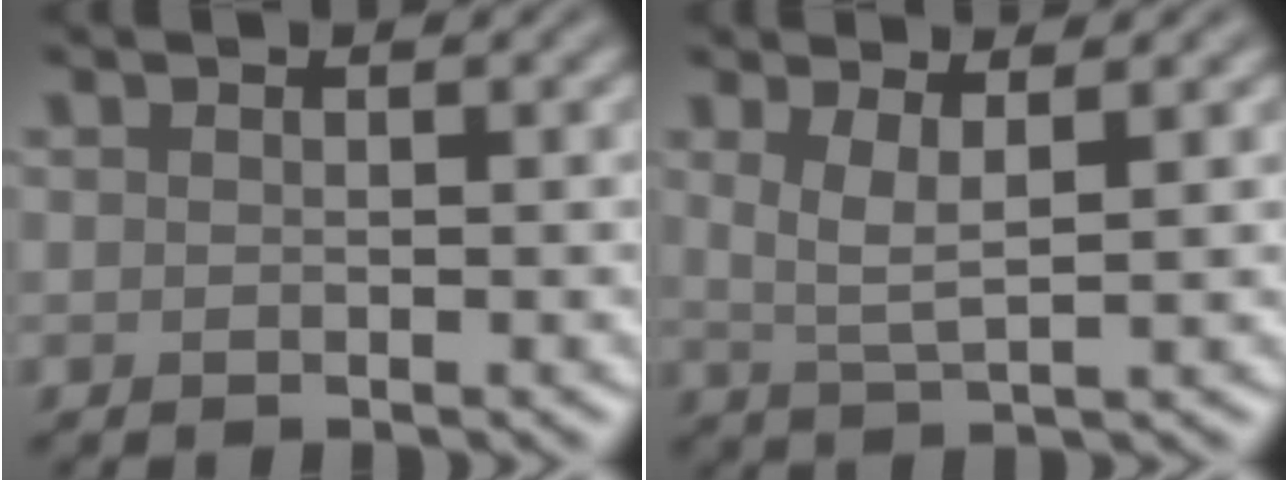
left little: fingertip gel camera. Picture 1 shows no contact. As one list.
[{"total": 2.8, "force": [1.1, 0.6, 2.5], "torque": [-0.048, -0.004, 0.024]}]